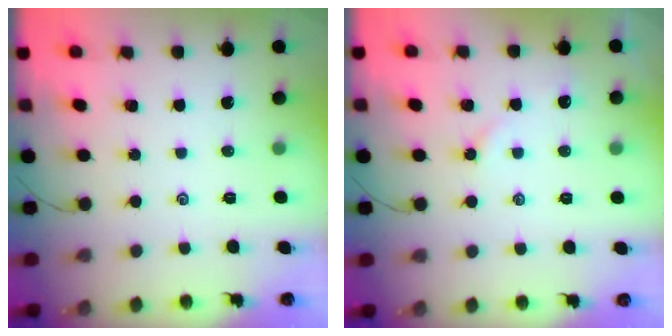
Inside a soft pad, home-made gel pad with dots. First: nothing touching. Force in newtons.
{"total": 2.2, "press": 2.1, "slide": 0.5}